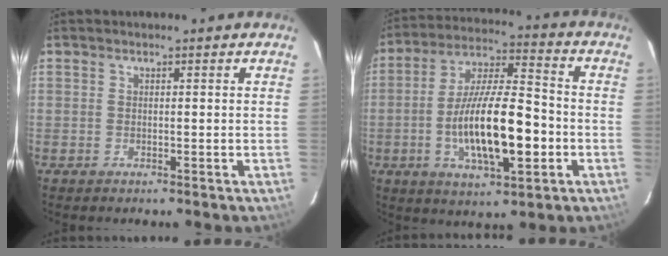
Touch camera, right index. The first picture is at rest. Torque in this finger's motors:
{"motor_torque": [1.45, -0.69, 1.05, 0.21]}